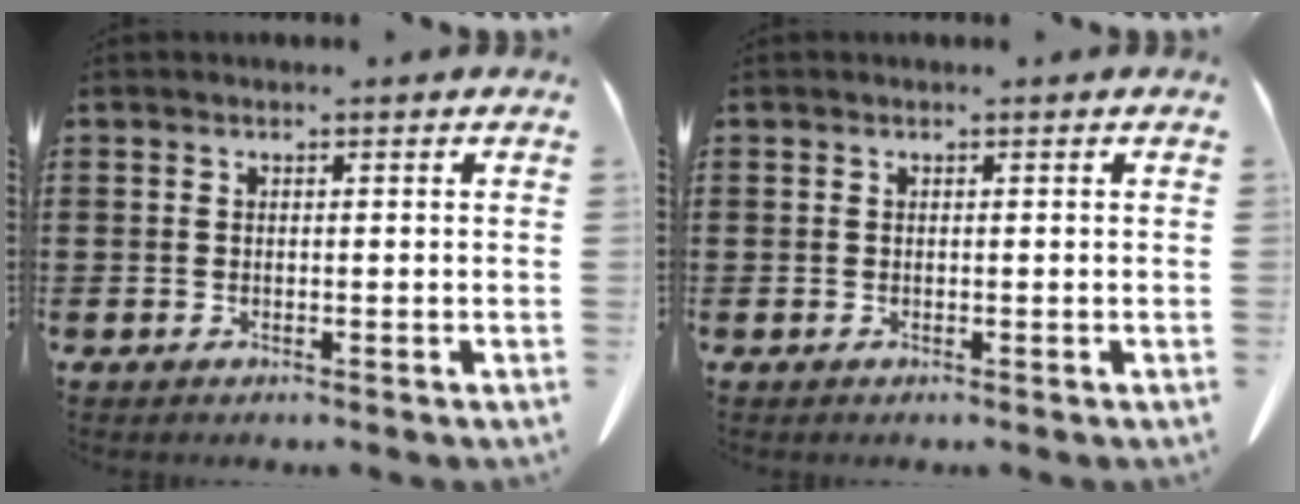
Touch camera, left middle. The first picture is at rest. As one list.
[{"total": 0.0}]